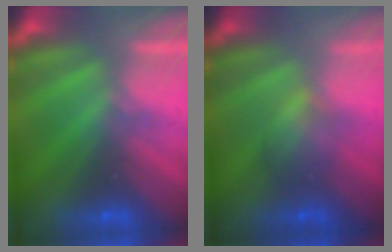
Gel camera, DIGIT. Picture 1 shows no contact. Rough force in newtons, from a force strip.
{"total": 2.1}